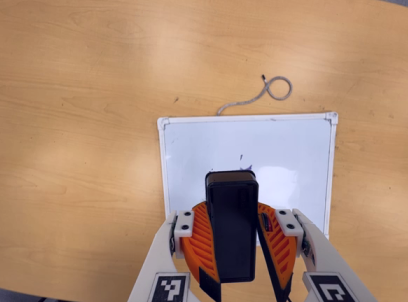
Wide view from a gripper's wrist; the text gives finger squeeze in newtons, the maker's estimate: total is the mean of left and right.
{"total": 11.2, "left": 10.9, "right": 11.5}